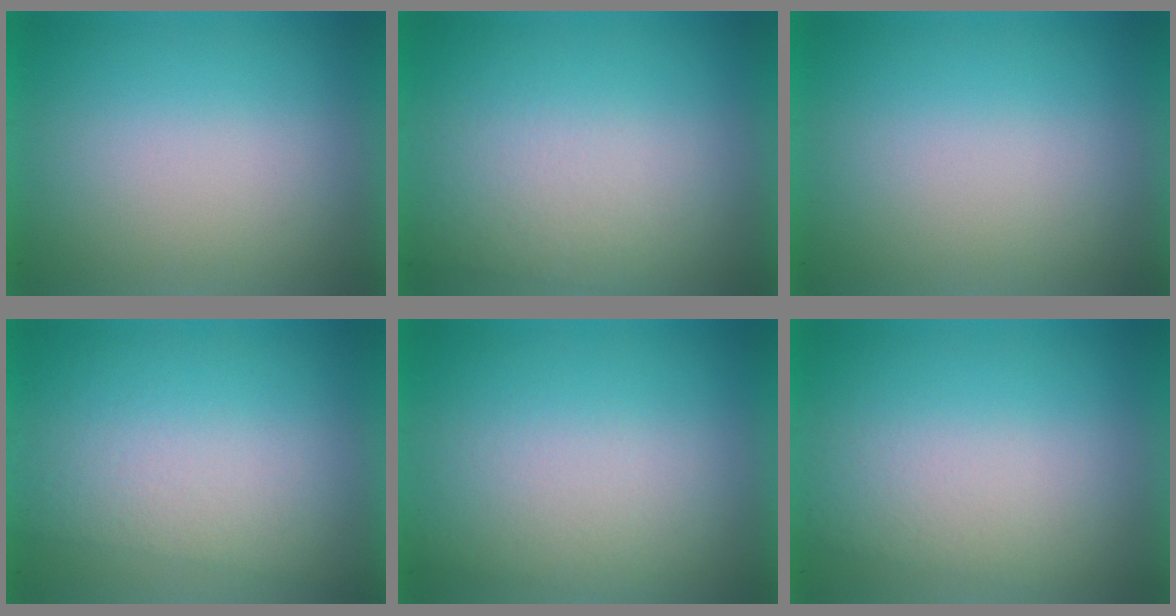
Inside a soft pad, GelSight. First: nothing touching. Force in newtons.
{"total": 2.6}
{"total": 0.0}
{"total": 2.7}
{"total": 2.3}
{"total": 1.0}